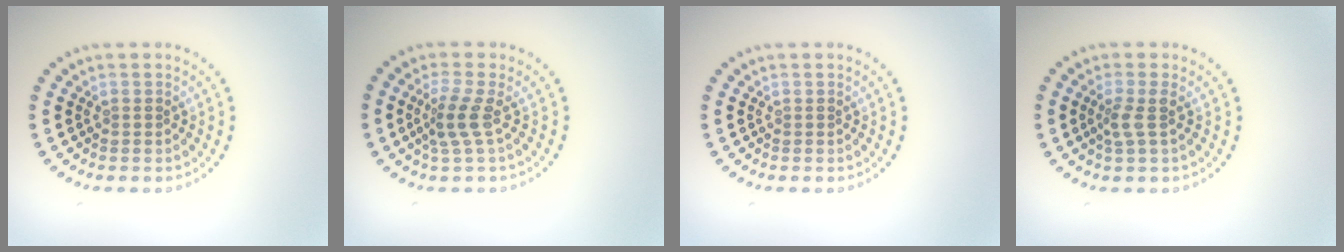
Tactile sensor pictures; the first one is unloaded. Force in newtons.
{"total": 2.3, "press": 1.8, "slide": 1.5}
{"total": 0.0}
{"total": 1.7, "press": 1.4, "slide": 1.1}